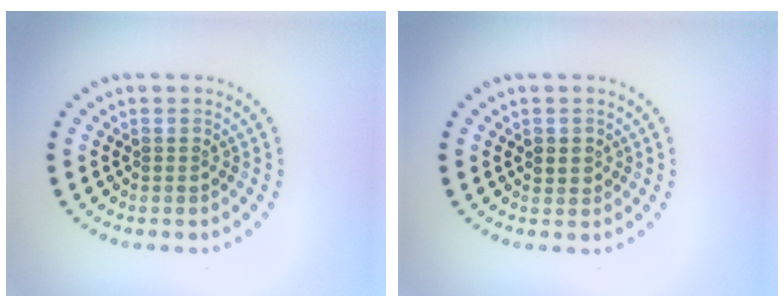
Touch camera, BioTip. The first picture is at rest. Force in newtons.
{"total": 1.2, "press": 1.1, "slide": 0.4}